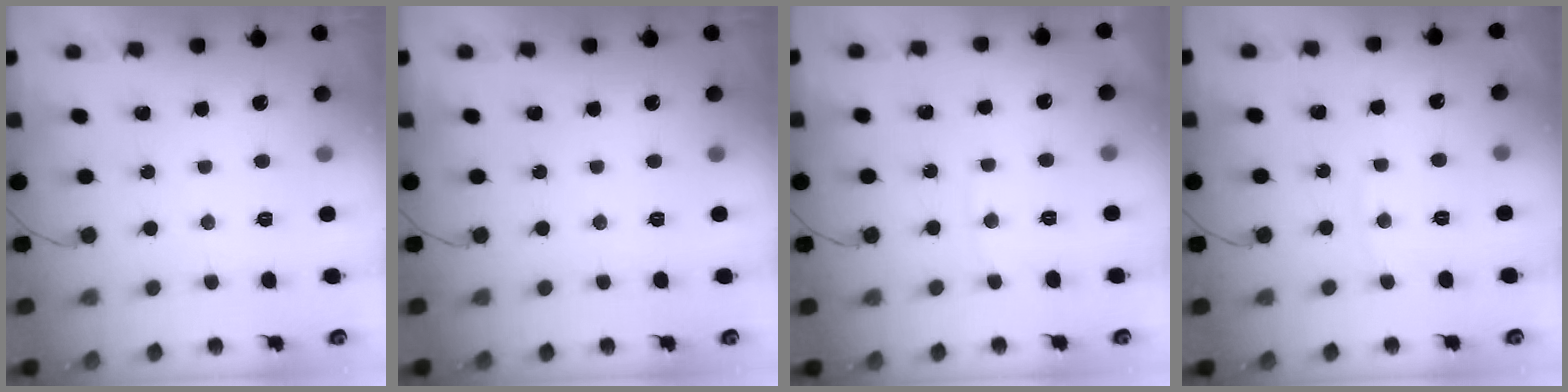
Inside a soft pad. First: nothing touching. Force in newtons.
{"total": 0.0}
{"total": 4.3, "press": 4.3, "slide": 0.7}
{"total": 5.1, "press": 5.1, "slide": 0.6}